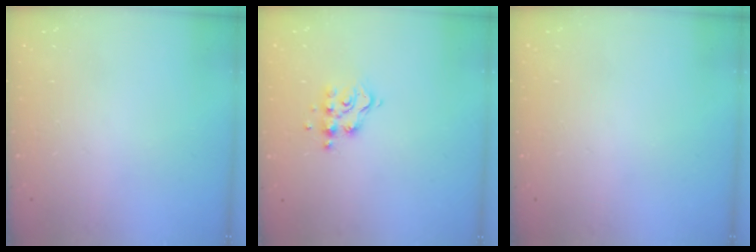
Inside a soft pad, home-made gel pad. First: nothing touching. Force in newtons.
{"total": 8.5, "press": 8.5, "slide": 0.5}
{"total": 0.0}